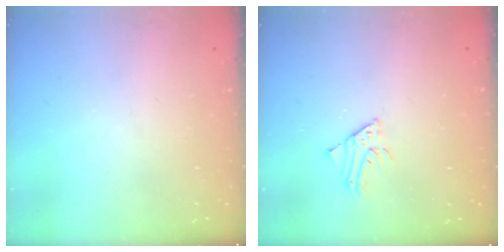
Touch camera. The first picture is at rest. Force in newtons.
{"total": 3.2, "press": 3.1, "slide": 0.3}